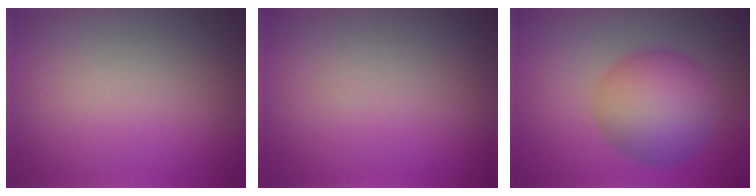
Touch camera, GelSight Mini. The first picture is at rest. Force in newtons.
{"total": 0.0}
{"total": 6.9, "press": 6.9, "slide": 0.1}